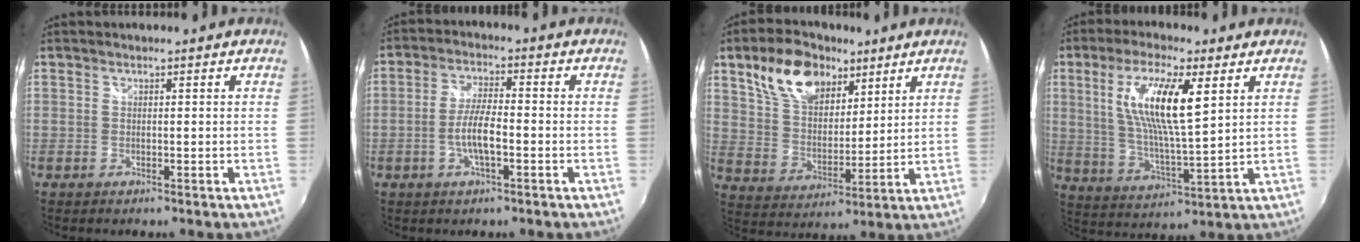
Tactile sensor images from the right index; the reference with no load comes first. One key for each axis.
{"total": 6.1, "fx": -2.0, "fy": 1.3, "fz": 5.6, "tx": -0.113, "ty": 0.005, "tz": -0.037}
{"total": 14.4, "fx": 8.3, "fy": 8.3, "fz": 8.3, "tx": -0.159, "ty": 0.028, "tz": 0.158}
{"total": 13.7, "fx": 4.7, "fy": 2.9, "fz": 12.6, "tx": -0.239, "ty": -0.001, "tz": 0.091}